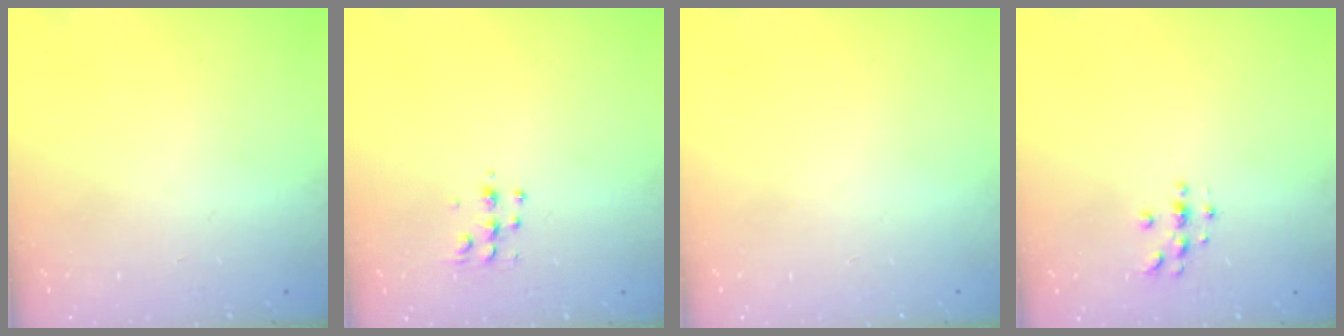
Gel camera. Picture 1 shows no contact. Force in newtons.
{"total": 5.4, "press": 5.3, "slide": 0.7}
{"total": 0.0}
{"total": 3.7, "press": 3.7, "slide": 0.4}